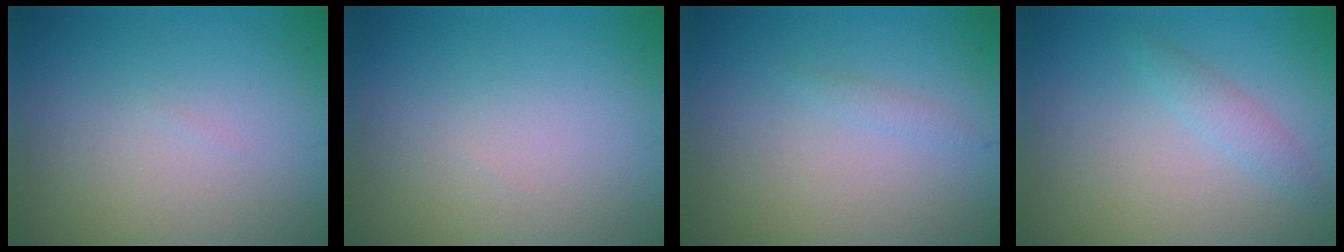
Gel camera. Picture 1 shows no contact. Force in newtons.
{"total": 0.0}
{"total": 0.8, "press": 0.8, "slide": 0.1}
{"total": 1.5, "press": 1.5, "slide": 0.1}